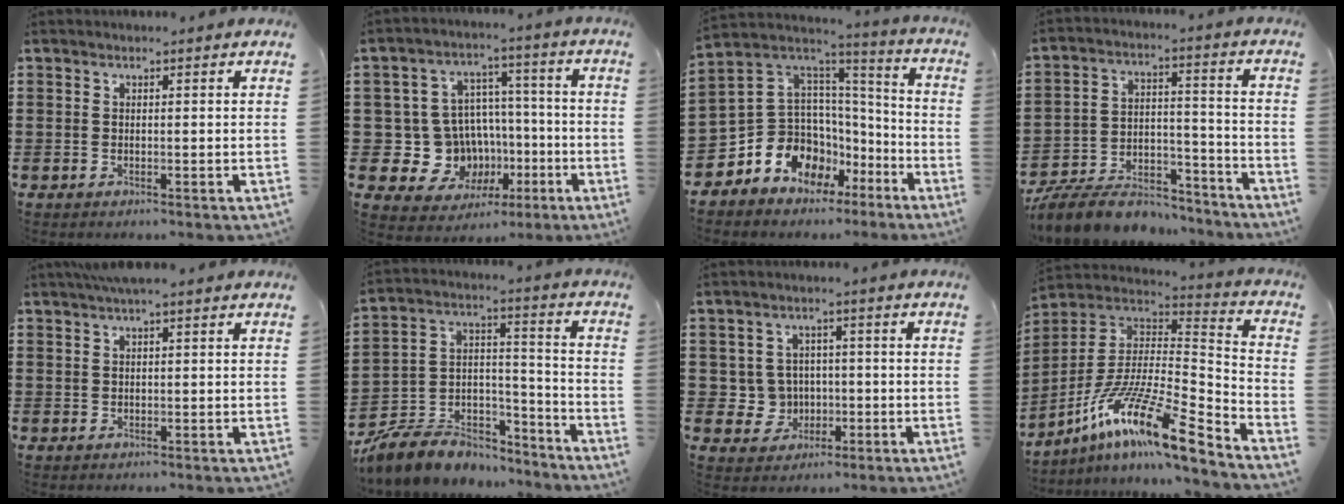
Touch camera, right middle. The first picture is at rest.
{"total": 11.3, "force": [-2.7, 10.4, 3.4], "torque": [-0.078, 0.006, -0.036]}
{"total": 10.0, "force": [-6.2, 7.7, 1.7], "torque": [-0.078, -0.011, -0.116]}
{"total": 9.6, "force": [-8.9, 2.4, 2.8], "torque": [-0.054, 0.024, -0.170]}
{"total": 1.5, "force": [1.1, 0.4, 1.0], "torque": [-0.024, 0.001, 0.020]}
{"total": 7.6, "force": [-6.9, 3.2, 1.0], "torque": [-0.036, 0.007, -0.136]}
{"total": 5.0, "force": [-0.5, 4.8, 1.0], "torque": [-0.031, 0.008, -0.011]}
{"total": 14.6, "force": [-9.1, 2.7, 11.1], "torque": [-0.221, -0.006, -0.175]}